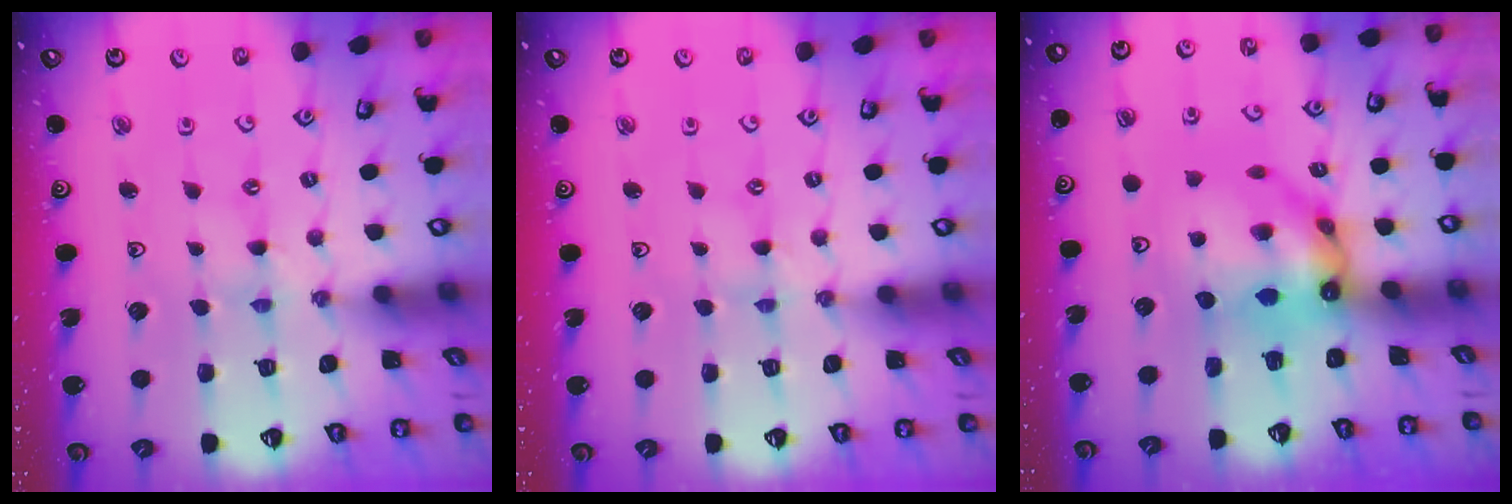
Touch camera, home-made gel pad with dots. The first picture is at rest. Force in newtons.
{"total": 0.0}
{"total": 12.4, "press": 12.3, "slide": 1.1}